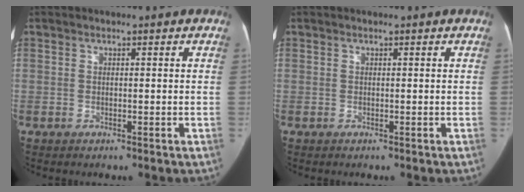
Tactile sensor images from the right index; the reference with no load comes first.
{"total": 0.0}